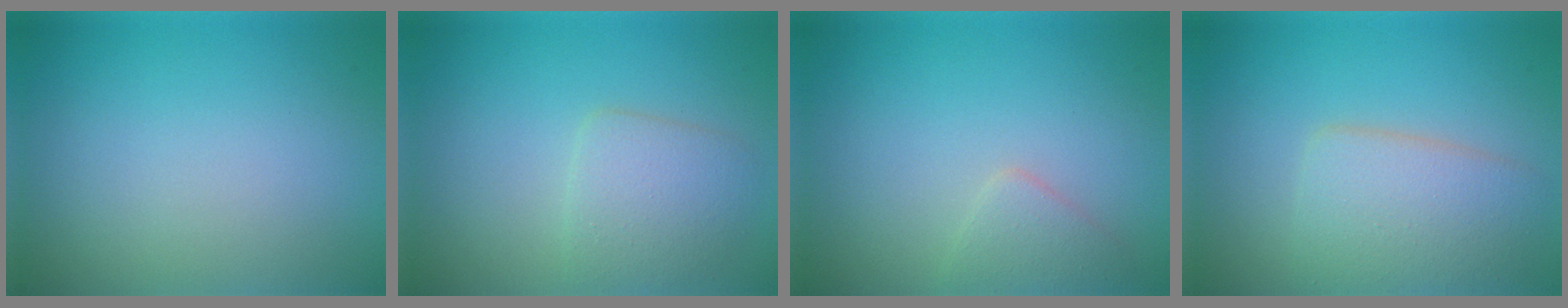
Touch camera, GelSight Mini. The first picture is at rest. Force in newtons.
{"total": 3.0, "press": 3.0, "slide": 0.1}
{"total": 1.7, "press": 1.7, "slide": 0.1}
{"total": 4.8, "press": 4.8, "slide": 0.2}